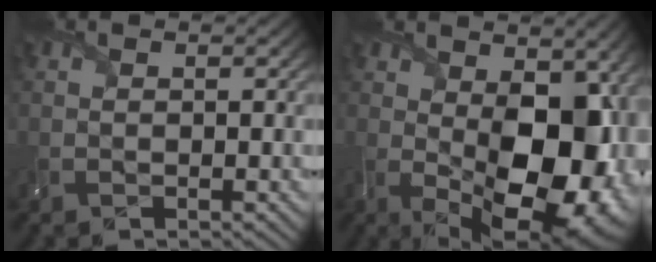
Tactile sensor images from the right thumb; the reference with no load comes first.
{"total": 16.4, "force": [-0.1, 9.1, 13.6], "torque": [-0.194, -0.031, 0.023]}